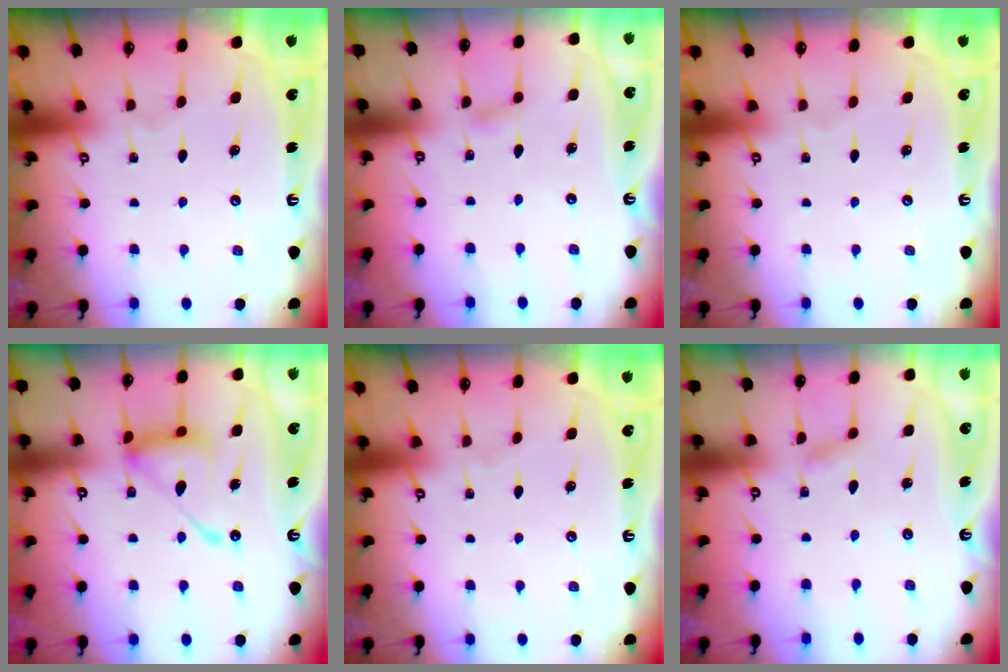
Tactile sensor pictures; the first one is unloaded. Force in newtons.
{"total": 2.8, "press": 2.8, "slide": 0.3}
{"total": 0.0}
{"total": 14.9, "press": 14.8, "slide": 1.3}
{"total": 0.0}
{"total": 1.5, "press": 1.5, "slide": 0.1}